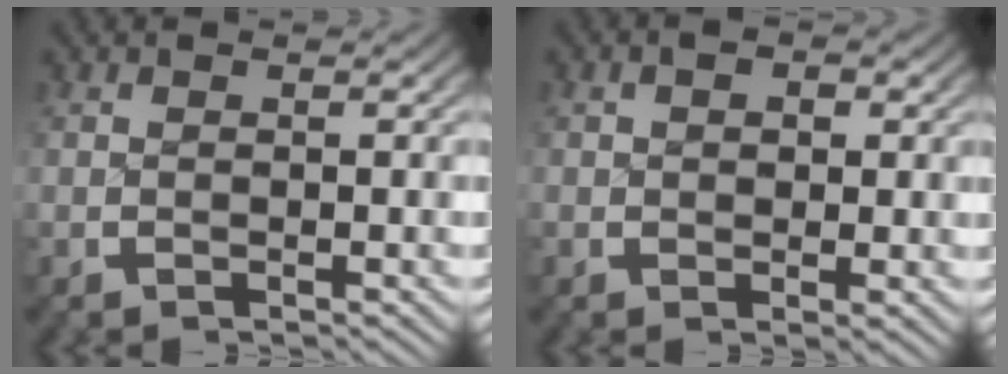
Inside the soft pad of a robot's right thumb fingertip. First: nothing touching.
{"total": 2.0, "force": [0.5, 1.4, 1.4], "torque": [-0.021, -0.005, 0.013]}